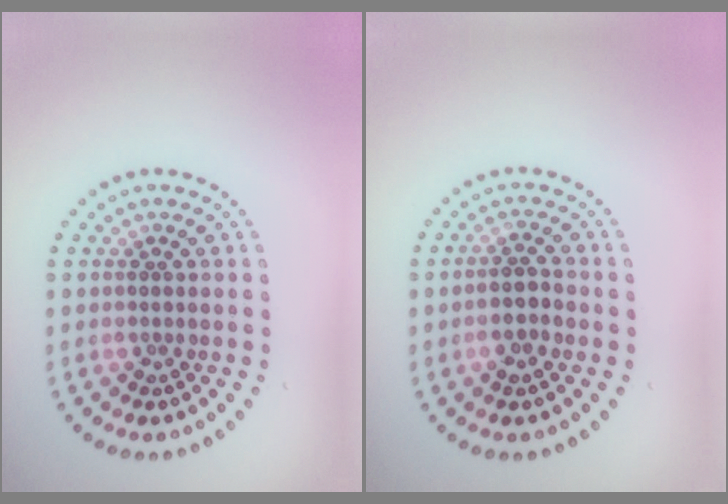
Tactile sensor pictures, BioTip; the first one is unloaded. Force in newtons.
{"total": 2.5, "press": 2.4, "slide": 0.4}